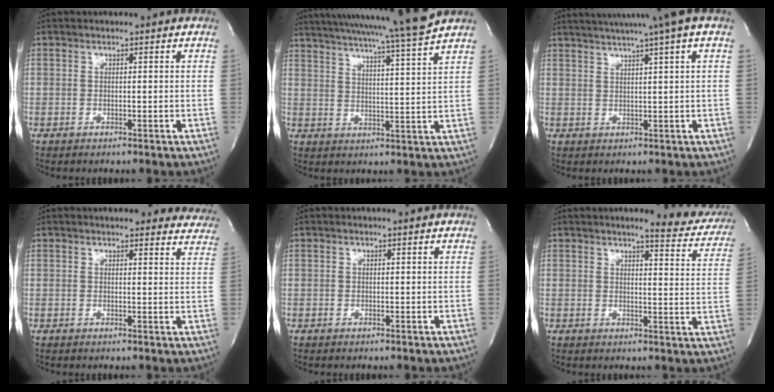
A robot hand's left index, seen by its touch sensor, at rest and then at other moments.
{"total": 18.2, "force": [16.3, -2.1, 7.8], "torque": [-0.139, -0.036, 0.228]}
{"total": 11.3, "force": [8.6, -1.6, 7.1], "torque": [-0.119, 0.015, 0.112]}
{"total": 12.2, "force": [11.4, 3.3, 3.1], "torque": [-0.003, -0.003, 0.106]}
{"total": 0.0}
{"total": 10.0, "force": [9.2, 1.6, 3.7], "torque": [-0.026, -0.028, 0.082]}